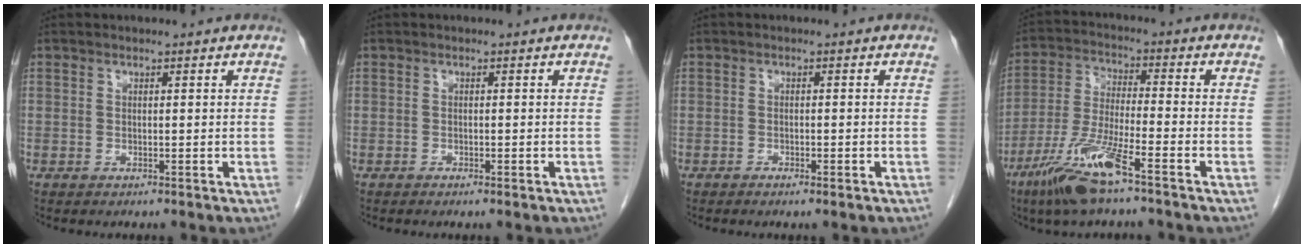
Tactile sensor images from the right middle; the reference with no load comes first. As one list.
[{"total": 0.7, "force": [-0.5, 0.1, 0.5], "torque": [-0.013, -0.001, -0.006]}, {"total": 1.6, "force": [-1.0, 0.3, 1.1], "torque": [-0.020, -0.001, -0.013]}, {"total": 11.0, "force": [-6.9, 0.6, 8.5], "torque": [-0.184, -0.025, -0.137]}]